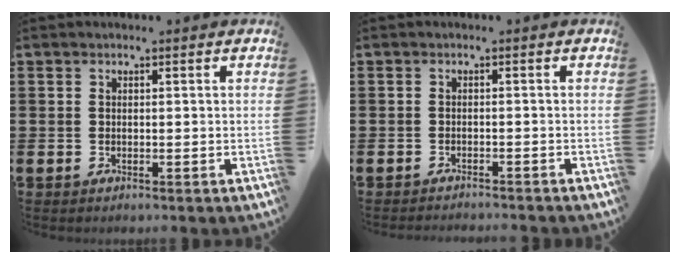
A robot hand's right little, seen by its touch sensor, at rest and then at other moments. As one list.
[{"total": 1.0, "force": [-1.0, -0.1, 0.0], "torque": [-0.001, 0.001, -0.021]}]